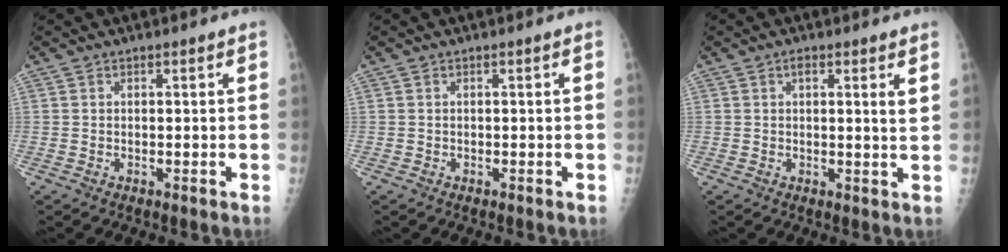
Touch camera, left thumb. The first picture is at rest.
{"total": 0.0}
{"total": 3.5, "force": [1.7, 0.5, 3.1], "torque": [-0.043, -0.009, 0.020]}